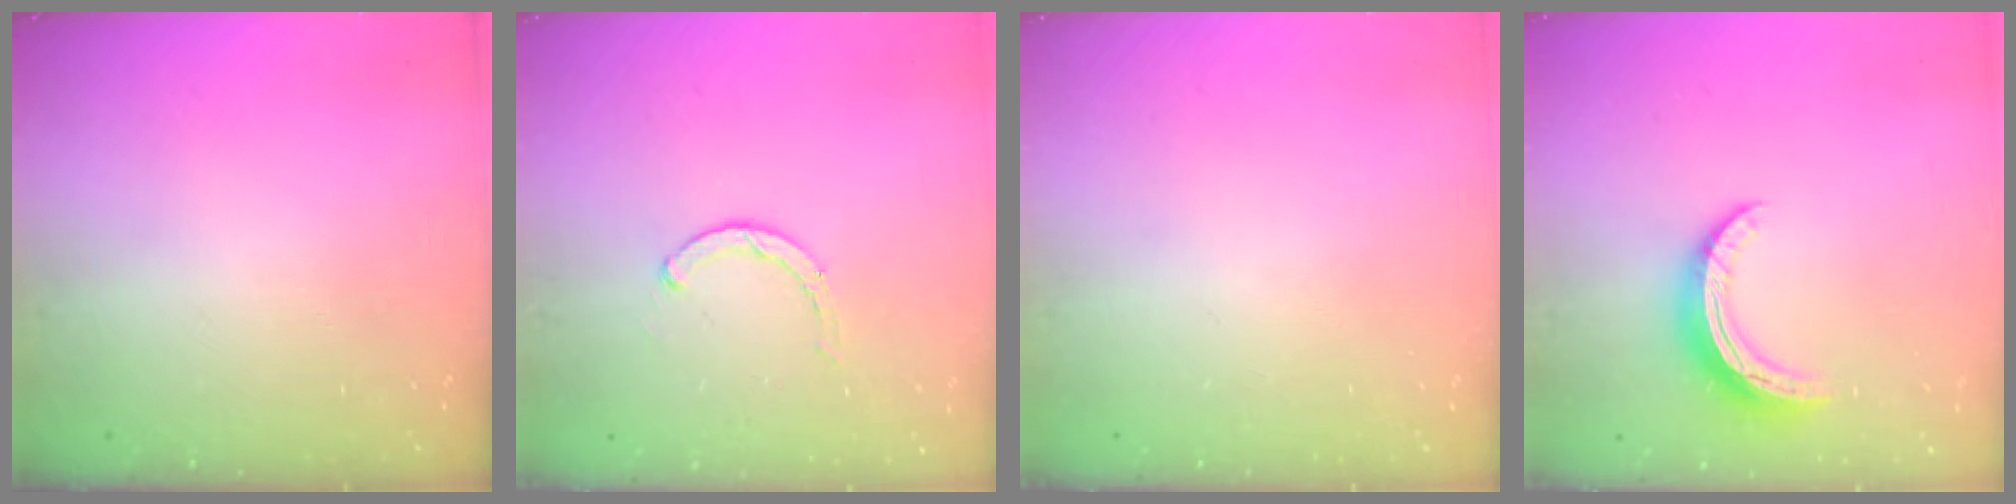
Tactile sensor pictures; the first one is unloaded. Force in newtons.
{"total": 2.3, "press": 2.3, "slide": 0.3}
{"total": 0.0}
{"total": 9.3, "press": 9.3, "slide": 0.3}